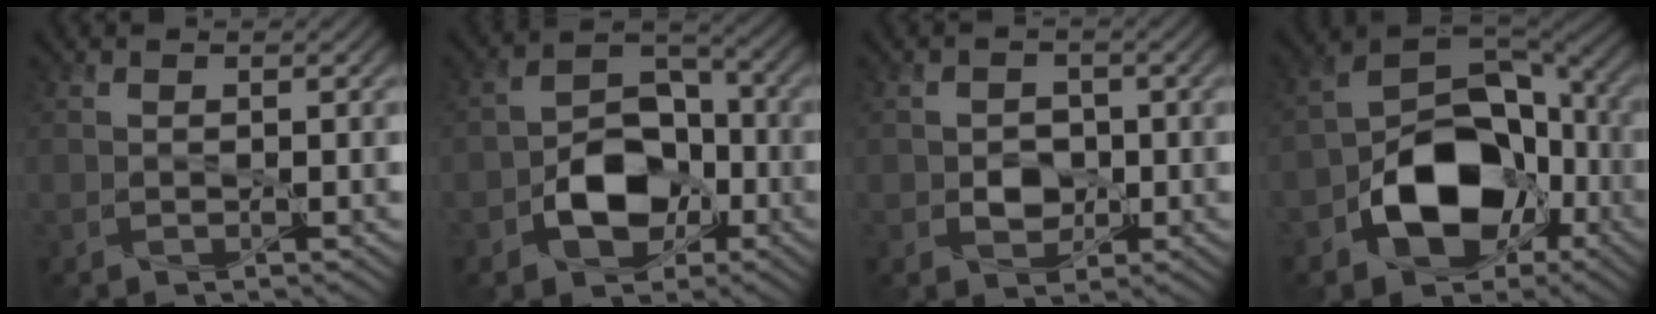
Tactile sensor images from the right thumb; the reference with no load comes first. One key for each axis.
{"total": 9.1, "fx": -3.4, "fy": 6.2, "fz": 5.7, "tx": -0.099, "ty": -0.003, "tz": -0.060}
{"total": 3.2, "fx": -0.6, "fy": 2.7, "fz": 1.6, "tx": -0.028, "ty": -0.002, "tz": -0.019}
{"total": 14.3, "fx": -5.2, "fy": 9.7, "fz": 9.1, "tx": -0.159, "ty": -0.028, "tz": -0.092}